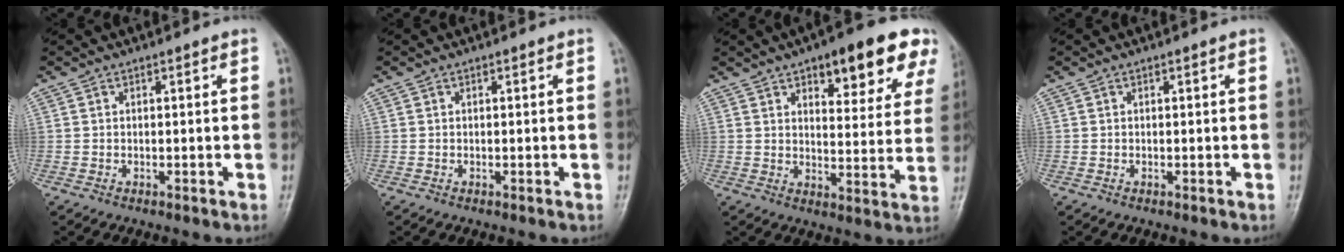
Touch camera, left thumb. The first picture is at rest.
{"total": 0.0}
{"total": 15.5, "force": [8.9, 6.0, 11.2], "torque": [-0.095, -0.033, 0.115]}
{"total": 0.0}